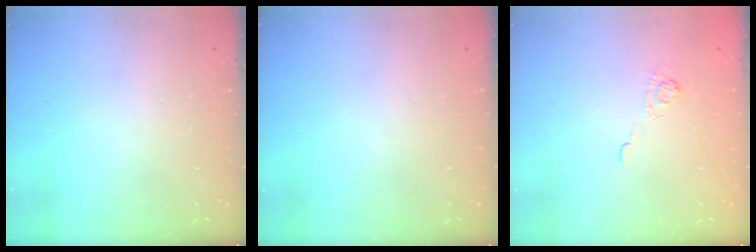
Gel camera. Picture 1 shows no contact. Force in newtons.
{"total": 0.0}
{"total": 2.5, "press": 2.1, "slide": 1.4}